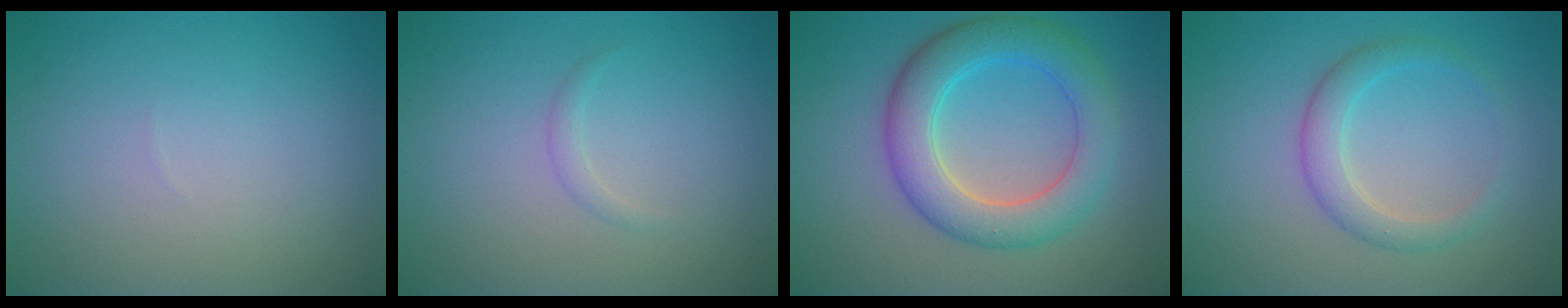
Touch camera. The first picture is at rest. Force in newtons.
{"total": 0.7, "press": 0.7, "slide": 0.0}
{"total": 6.3, "press": 6.3, "slide": 0.2}
{"total": 2.7, "press": 2.7, "slide": 0.1}